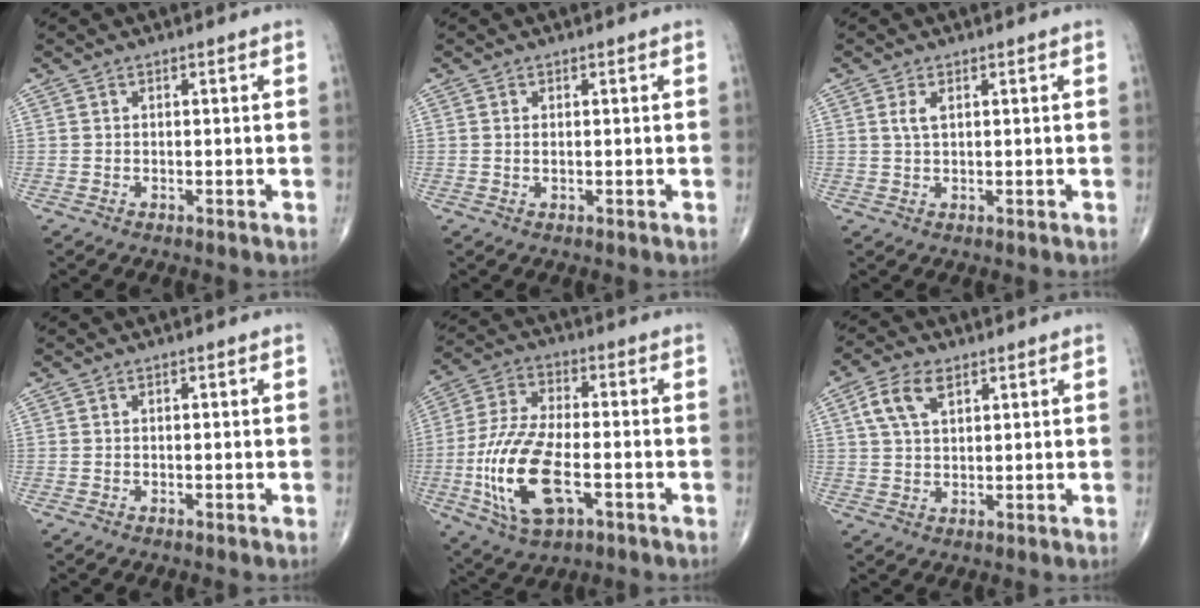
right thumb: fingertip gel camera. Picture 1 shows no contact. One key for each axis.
{"total": 0.7, "fx": 0.1, "fy": 0.3, "fz": 0.6, "tx": -0.014, "ty": 0.000, "tz": 0.004}
{"total": 2.1, "fx": 0.8, "fy": 0.9, "fz": 1.8, "tx": -0.040, "ty": 0.004, "tz": 0.020}
{"total": 0.0}
{"total": 17.0, "fx": -4.5, "fy": 7.8, "fz": 14.4, "tx": -0.298, "ty": 0.013, "tz": -0.077}
{"total": 6.8, "fx": 3.0, "fy": 3.7, "fz": 4.8, "tx": -0.092, "ty": 0.002, "tz": 0.056}